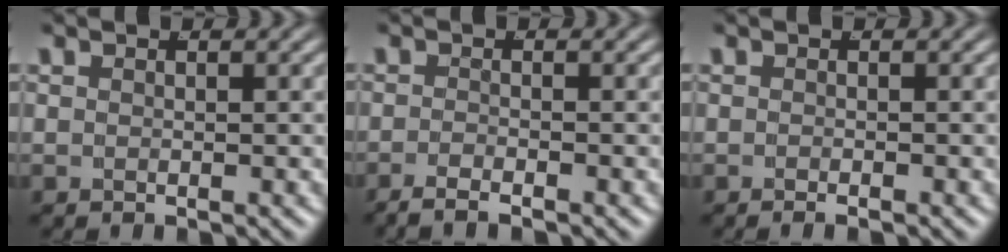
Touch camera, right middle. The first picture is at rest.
{"total": 2.0, "force": [-1.9, 0.2, 0.7], "torque": [-0.020, -0.007, -0.031]}
{"total": 0.9, "force": [-0.8, -0.2, 0.3], "torque": [-0.007, 0.000, -0.014]}